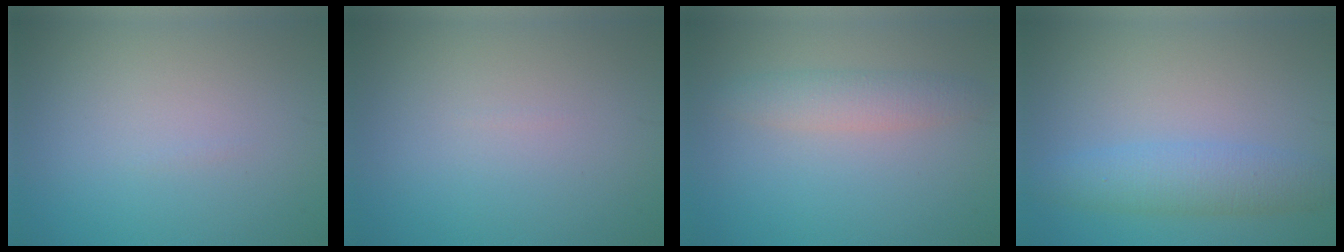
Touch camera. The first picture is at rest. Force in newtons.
{"total": 0.0}
{"total": 2.6, "press": 2.6, "slide": 0.1}
{"total": 3.8, "press": 3.8, "slide": 0.2}